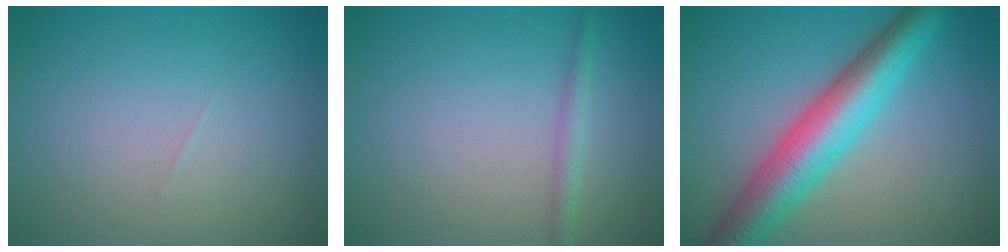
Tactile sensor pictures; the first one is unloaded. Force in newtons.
{"total": 1.4, "press": 1.4, "slide": 0.1}
{"total": 7.8, "press": 7.8, "slide": 0.2}